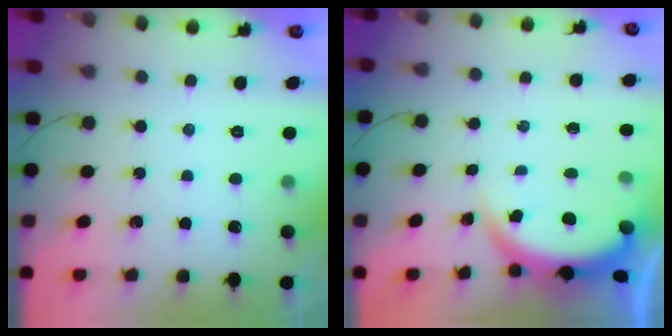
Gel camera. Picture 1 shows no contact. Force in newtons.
{"total": 3.9, "press": 3.9, "slide": 0.2}